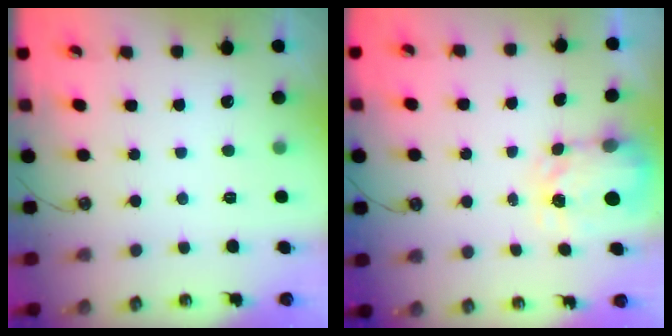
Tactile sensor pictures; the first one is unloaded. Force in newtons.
{"total": 3.8, "press": 3.8, "slide": 0.5}